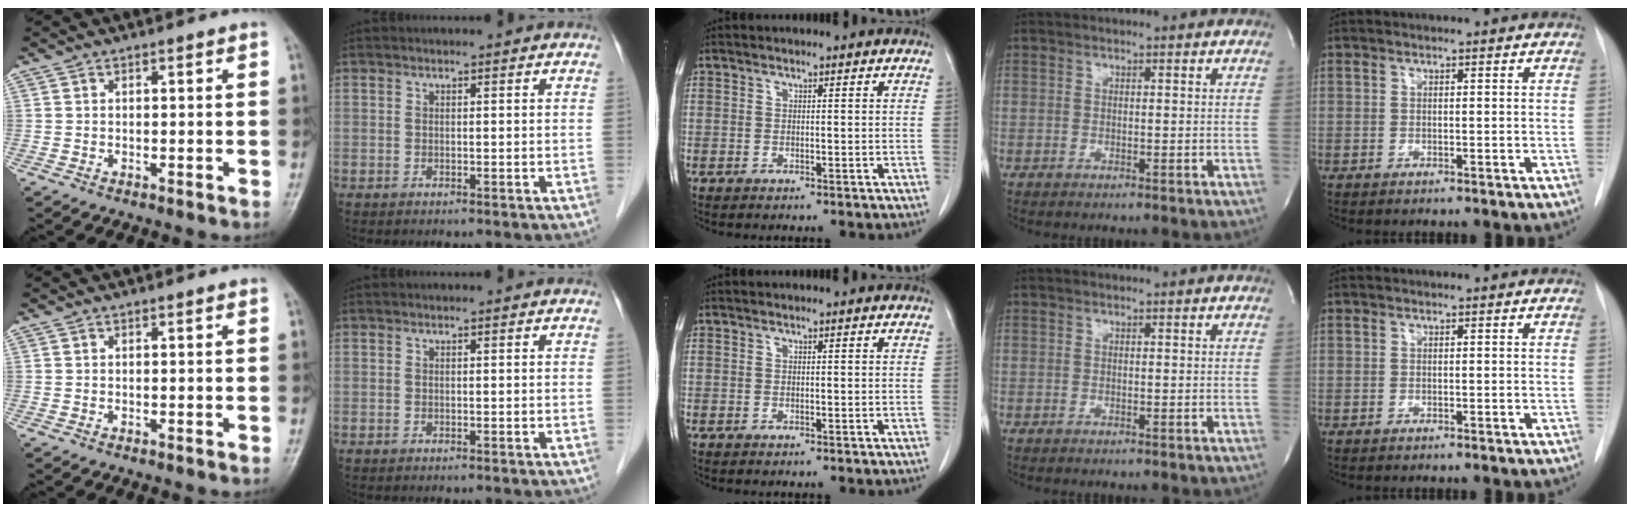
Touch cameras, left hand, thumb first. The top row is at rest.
{}